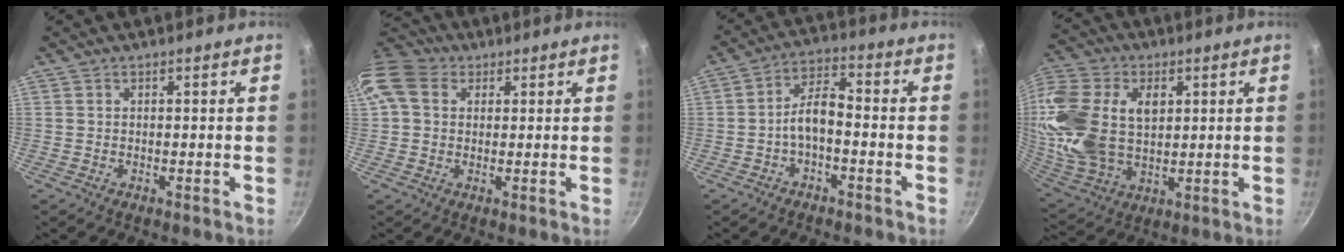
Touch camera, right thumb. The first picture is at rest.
{"total": 11.8, "force": [3.1, 9.4, 6.4], "torque": [-0.126, 0.021, 0.043]}
{"total": 6.1, "force": [-2.3, 2.8, 5.0], "torque": [-0.091, 0.040, -0.044]}
{"total": 23.7, "force": [4.5, 16.0, 16.8], "torque": [-0.365, 0.001, 0.086]}